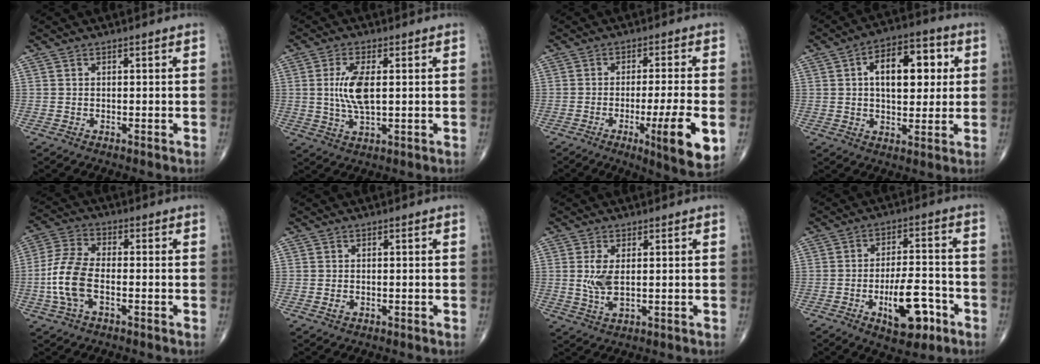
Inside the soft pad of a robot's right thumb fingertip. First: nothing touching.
{"total": 7.6, "force": [0.8, 3.0, 7.0], "torque": [-0.147, -0.008, 0.017]}
{"total": 11.3, "force": [-3.3, 1.0, 10.7], "torque": [-0.160, -0.009, -0.048]}
{"total": 14.0, "force": [2.9, 7.7, 11.3], "torque": [-0.133, 0.012, 0.039]}
{"total": 9.8, "force": [-2.4, 4.8, 8.2], "torque": [-0.185, 0.023, -0.054]}
{"total": 0.9, "force": [-0.4, 0.6, 0.7], "torque": [-0.015, 0.003, -0.007]}
{"total": 4.9, "force": [0.5, 2.1, 4.4], "torque": [-0.098, -0.009, 0.014]}
{"total": 11.8, "force": [-4.9, 5.0, 9.4], "torque": [-0.132, 0.029, -0.072]}